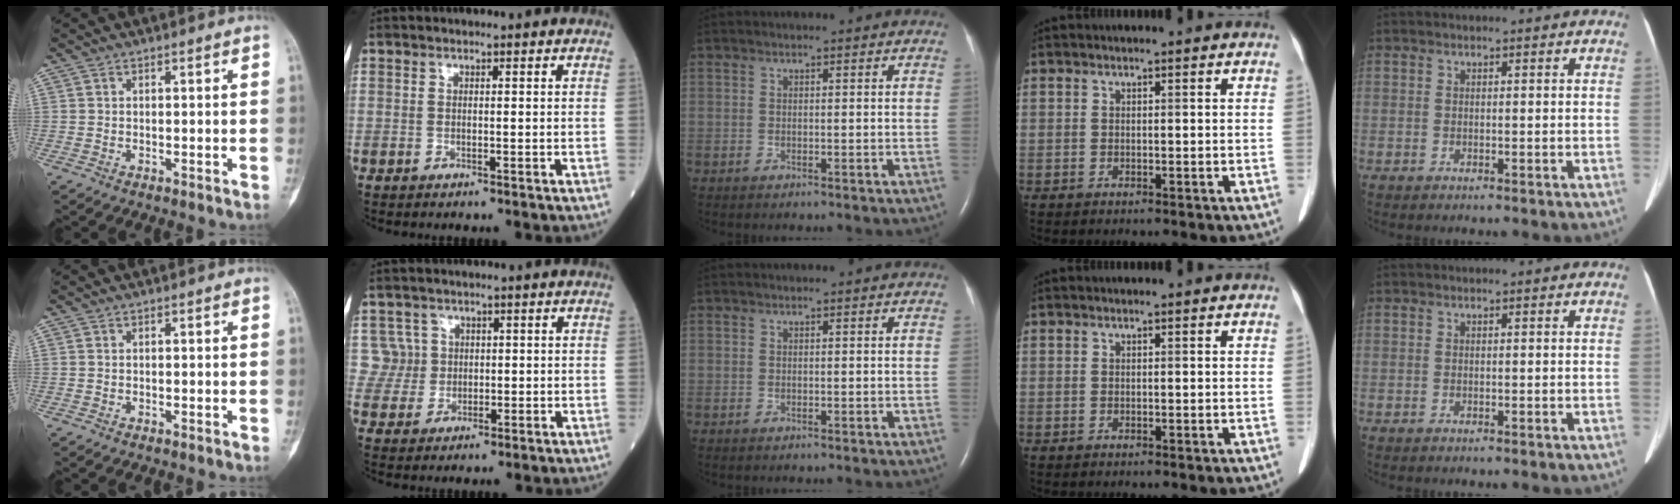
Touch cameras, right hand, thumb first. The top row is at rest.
{"index": {"total": 3.9, "force": [1.1, 3.7, -0.6], "torque": [0.025, 0.010, 0.021]}}